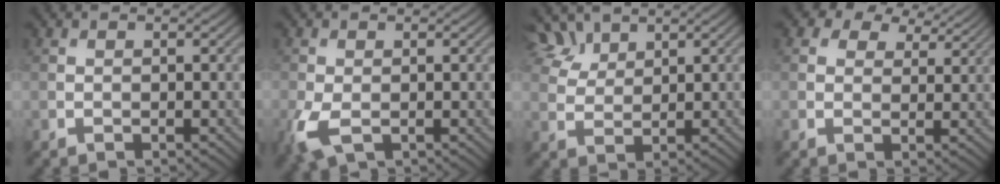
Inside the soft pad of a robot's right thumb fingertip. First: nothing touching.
{"total": 4.2, "force": [-1.5, 2.4, 3.2], "torque": [-0.090, -0.023, -0.025]}
{"total": 5.1, "force": [3.7, 2.6, 2.2], "torque": [-0.058, 0.005, 0.080]}
{"total": 7.9, "force": [5.5, 4.3, 3.8], "torque": [-0.066, 0.000, 0.074]}